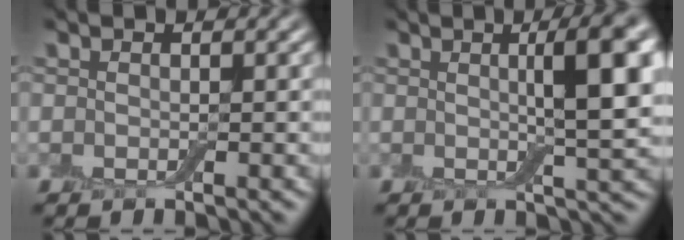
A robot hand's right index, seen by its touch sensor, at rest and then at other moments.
{"total": 7.2, "force": [1.5, 1.6, 6.8], "torque": [-0.079, 0.008, 0.021]}